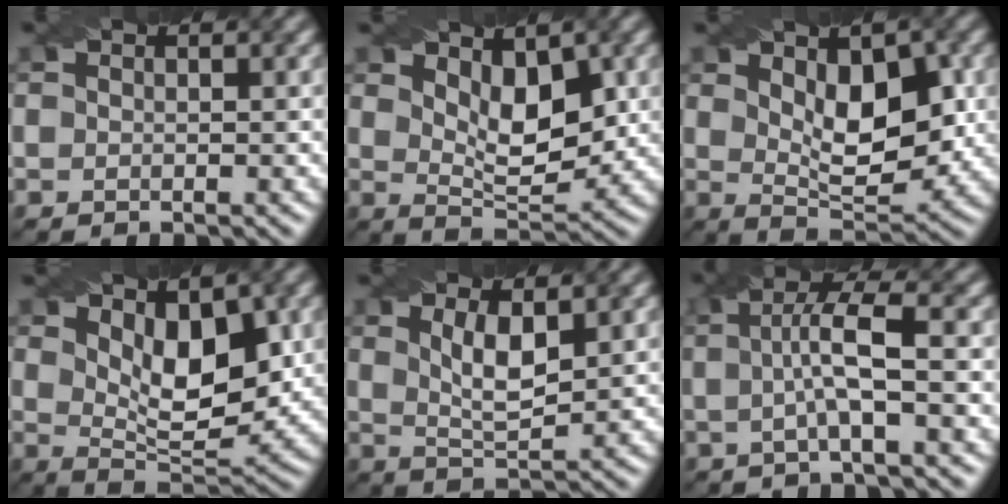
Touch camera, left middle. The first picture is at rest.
{"total": 5.2, "force": [1.8, 2.5, 4.1], "torque": [-0.066, -0.010, 0.032]}
{"total": 7.2, "force": [1.4, 3.5, 6.2], "torque": [-0.095, -0.002, 0.028]}
{"total": 6.8, "force": [2.1, 3.3, 5.6], "torque": [-0.089, -0.011, 0.037]}
{"total": 3.5, "force": [1.3, 1.1, 3.1], "torque": [-0.064, -0.005, 0.027]}
{"total": 5.0, "force": [0.1, 0.9, 4.9], "torque": [-0.090, 0.008, -0.001]}